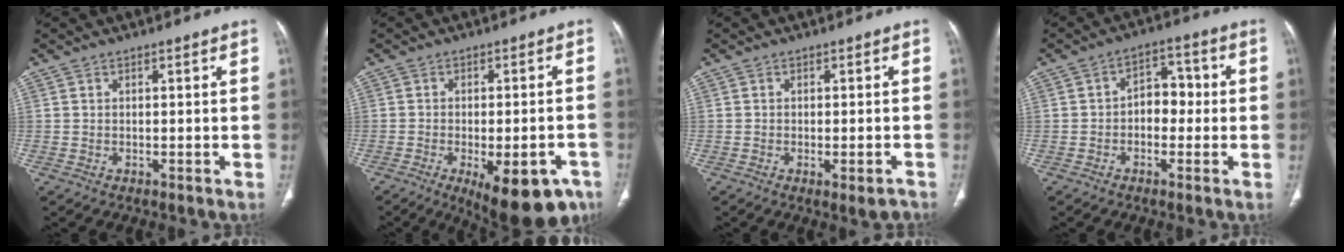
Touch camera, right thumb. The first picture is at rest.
{"total": 15.6, "force": [-7.9, 6.4, 11.8], "torque": [-0.115, 0.017, -0.096]}
{"total": 3.4, "force": [-1.8, 1.1, 2.6], "torque": [-0.031, 0.009, -0.016]}
{"total": 6.3, "force": [-0.5, 4.4, 4.5], "torque": [-0.037, 0.025, -0.016]}